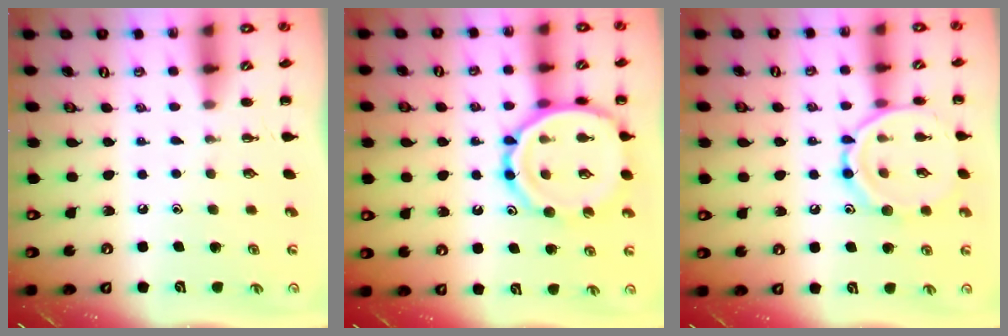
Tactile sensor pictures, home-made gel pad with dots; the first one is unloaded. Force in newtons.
{"total": 16.2, "press": 16.1, "slide": 2.0}
{"total": 12.8, "press": 12.8, "slide": 0.5}